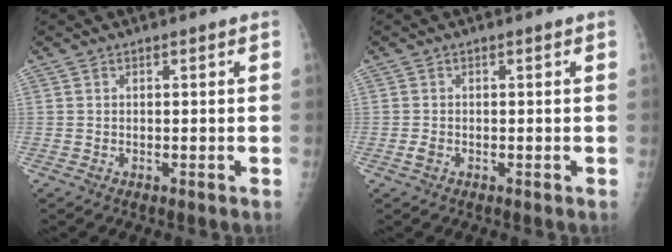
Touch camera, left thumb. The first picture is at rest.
{"total": 1.1, "force": [-0.4, 0.7, 0.7], "torque": [-0.017, -0.002, -0.006]}